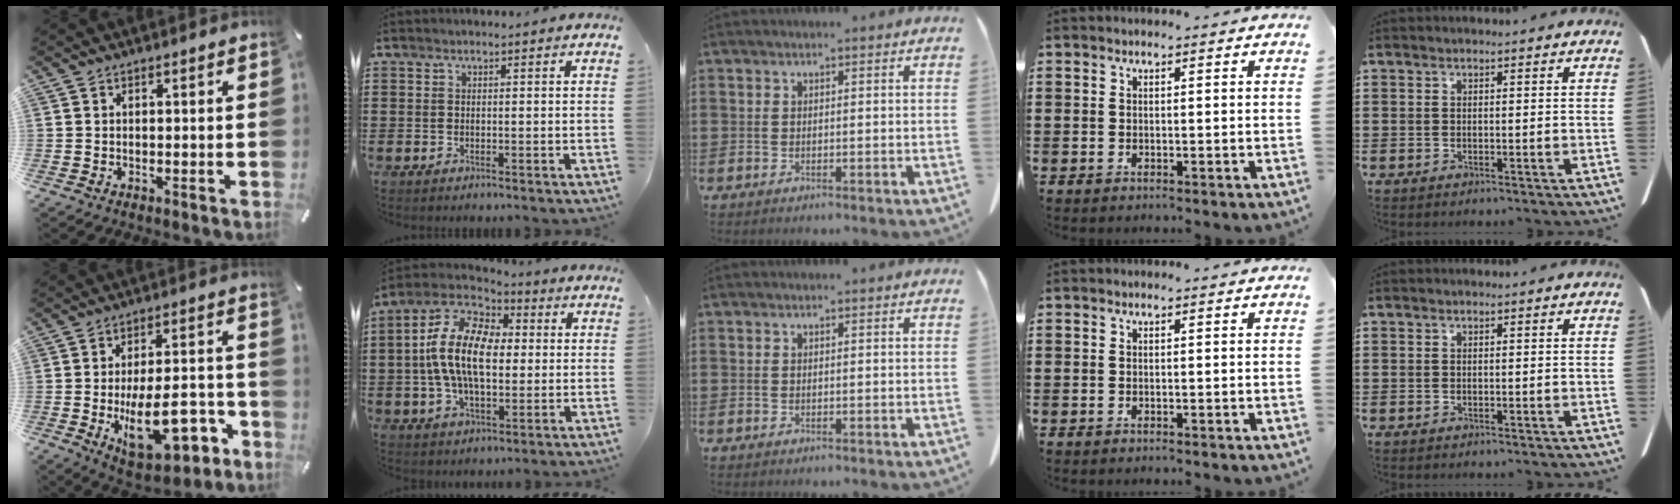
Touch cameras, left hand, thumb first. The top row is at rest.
{"thumb": {"total": 18.4, "force": [-5.4, 9.2, 15.0], "torque": [-0.216, 0.014, -0.073]}, "index": {"total": 13.1, "force": [1.6, 7.4, 10.7], "torque": [-0.260, -0.008, 0.019]}}